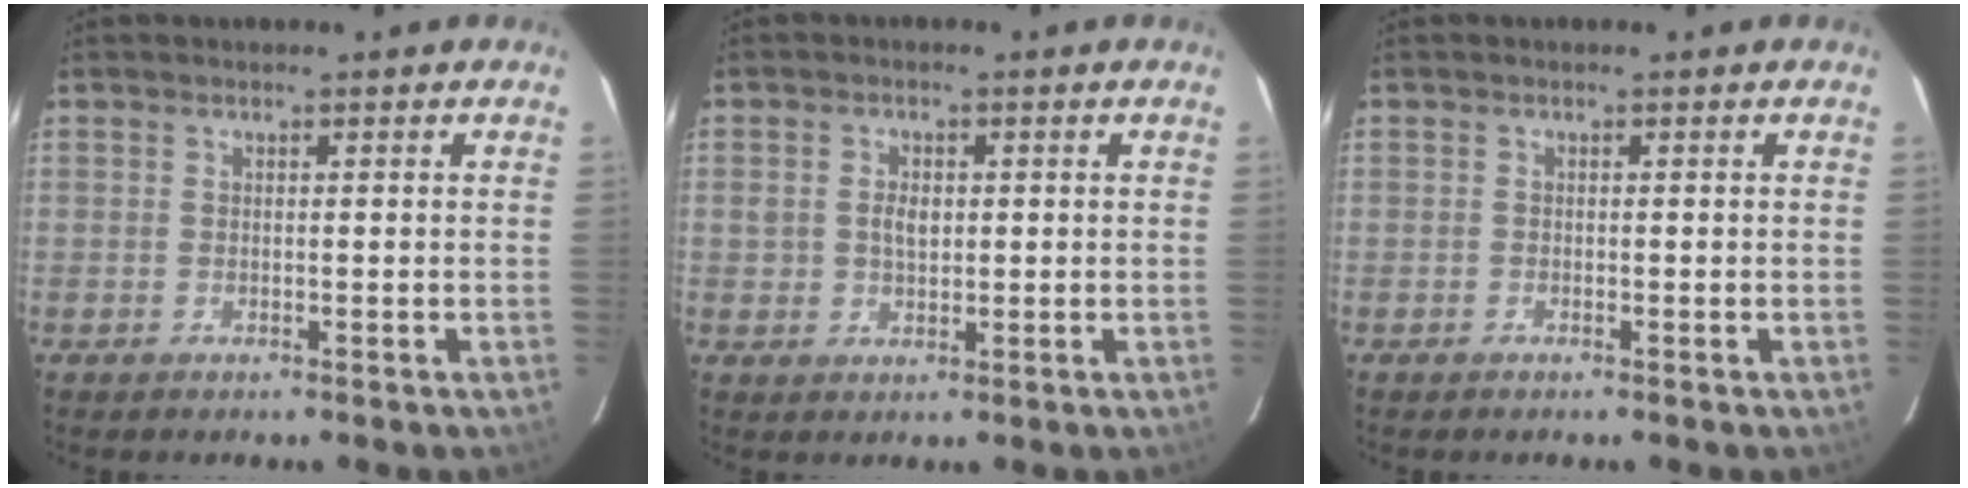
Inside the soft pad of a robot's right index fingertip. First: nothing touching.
{"total": 3.2, "force": [0.4, 2.3, 2.2], "torque": [-0.039, 0.004, 0.009]}
{"total": 0.0}